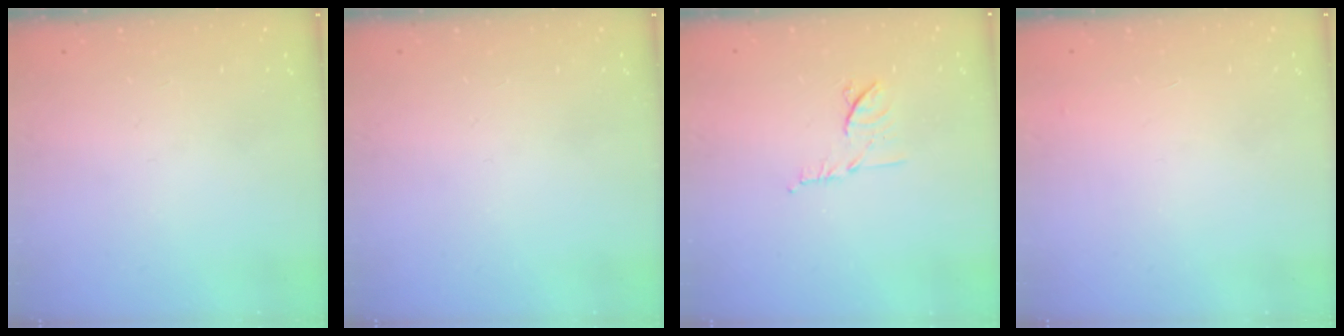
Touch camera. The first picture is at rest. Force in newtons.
{"total": 0.0}
{"total": 8.0, "press": 7.9, "slide": 1.0}
{"total": 2.9, "press": 2.9, "slide": 0.1}